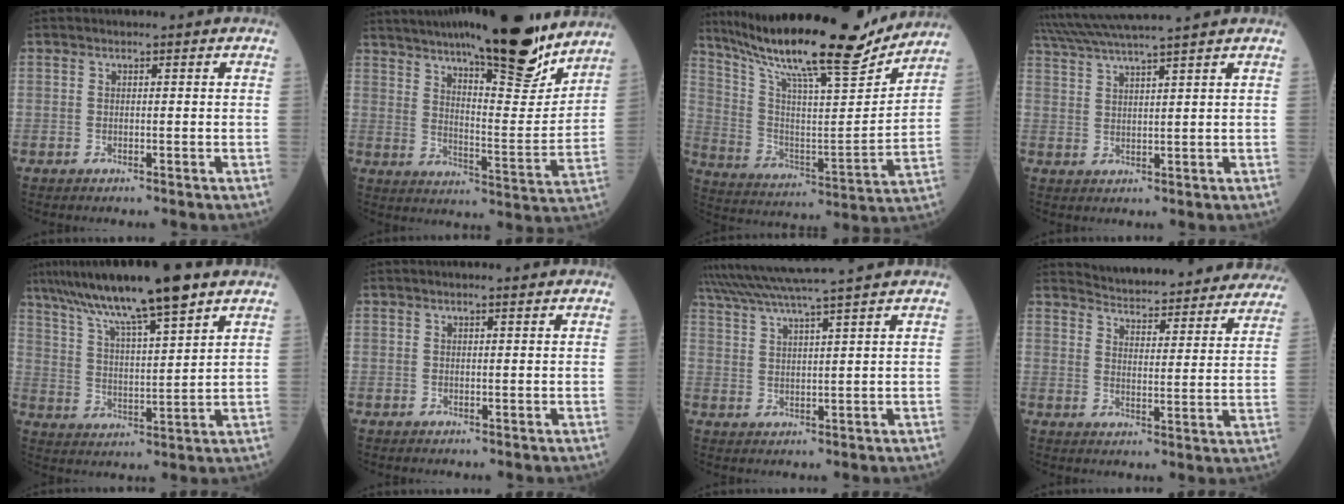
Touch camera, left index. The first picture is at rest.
{"total": 23.5, "force": [18.9, 3.8, 13.5], "torque": [-0.212, -0.010, 0.267]}
{"total": 23.3, "force": [20.0, 2.0, 11.9], "torque": [-0.218, -0.030, 0.315]}
{"total": 11.2, "force": [9.7, -1.5, 5.4], "torque": [-0.103, 0.021, 0.150]}
{"total": 15.1, "force": [10.8, 0.6, 10.5], "torque": [-0.185, 0.018, 0.187]}
{"total": 0.8, "force": [0.4, 0.0, 0.7], "torque": [-0.015, 0.002, 0.007]}
{"total": 11.0, "force": [9.4, -2.1, 5.3], "torque": [-0.101, 0.009, 0.145]}
{"total": 27.8, "force": [26.2, 4.1, 8.3], "torque": [-0.120, -0.068, 0.314]}